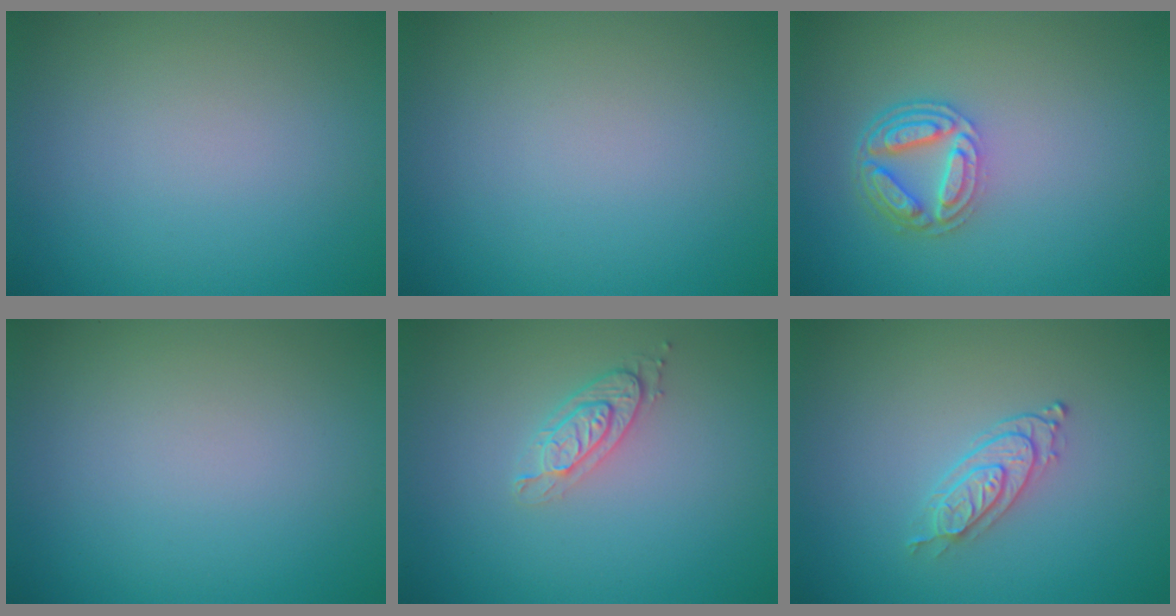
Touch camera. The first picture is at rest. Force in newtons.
{"total": 0.0}
{"total": 4.3, "press": 3.3, "slide": 2.8}
{"total": 0.0}
{"total": 2.1, "press": 2.0, "slide": 0.7}
{"total": 2.5, "press": 2.1, "slide": 1.4}